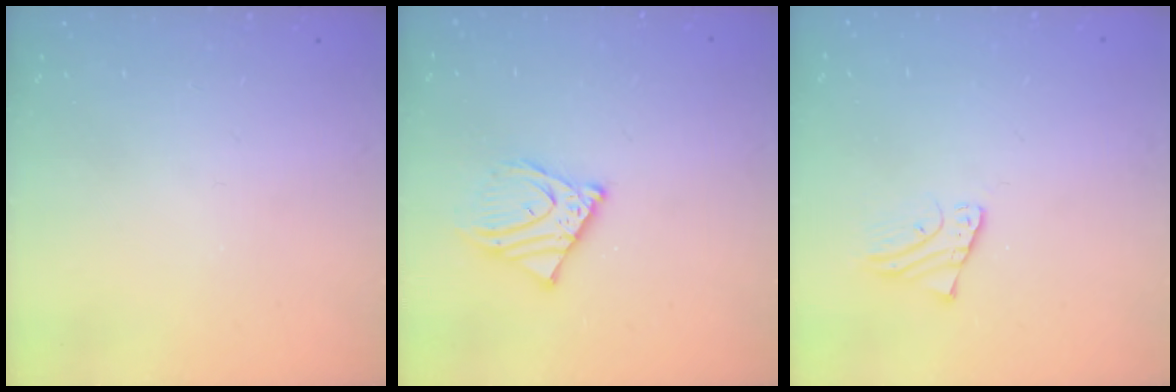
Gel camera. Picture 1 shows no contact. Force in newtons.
{"total": 8.7, "press": 8.6, "slide": 1.1}
{"total": 1.3, "press": 1.3, "slide": 0.1}